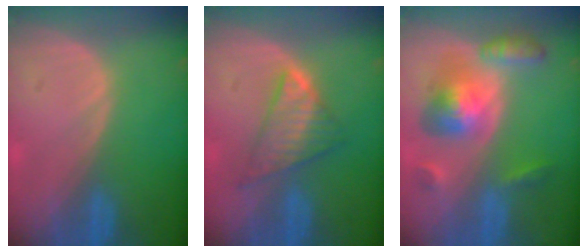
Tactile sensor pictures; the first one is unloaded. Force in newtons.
{"total": 5.9, "press": 5.9, "slide": 0.1}
{"total": 8.2, "press": 8.2, "slide": 0.5}